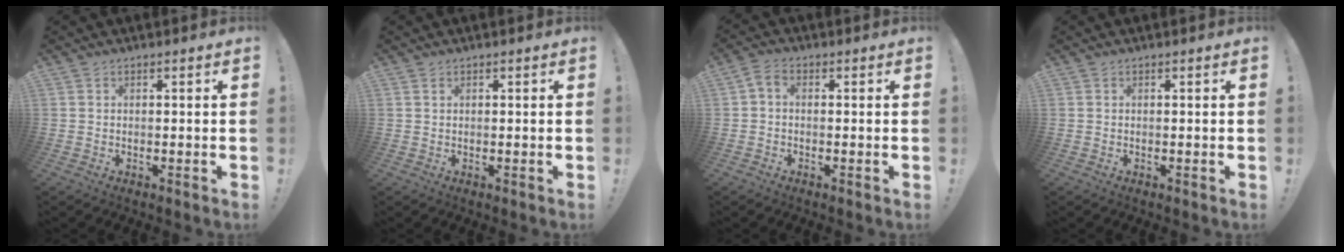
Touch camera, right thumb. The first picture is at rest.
{"total": 0.7, "force": [0.5, 0.3, 0.3], "torque": [-0.008, 0.002, 0.010]}
{"total": 2.4, "force": [-0.4, 1.5, 1.9], "torque": [-0.038, 0.008, -0.006]}
{"total": 0.0}